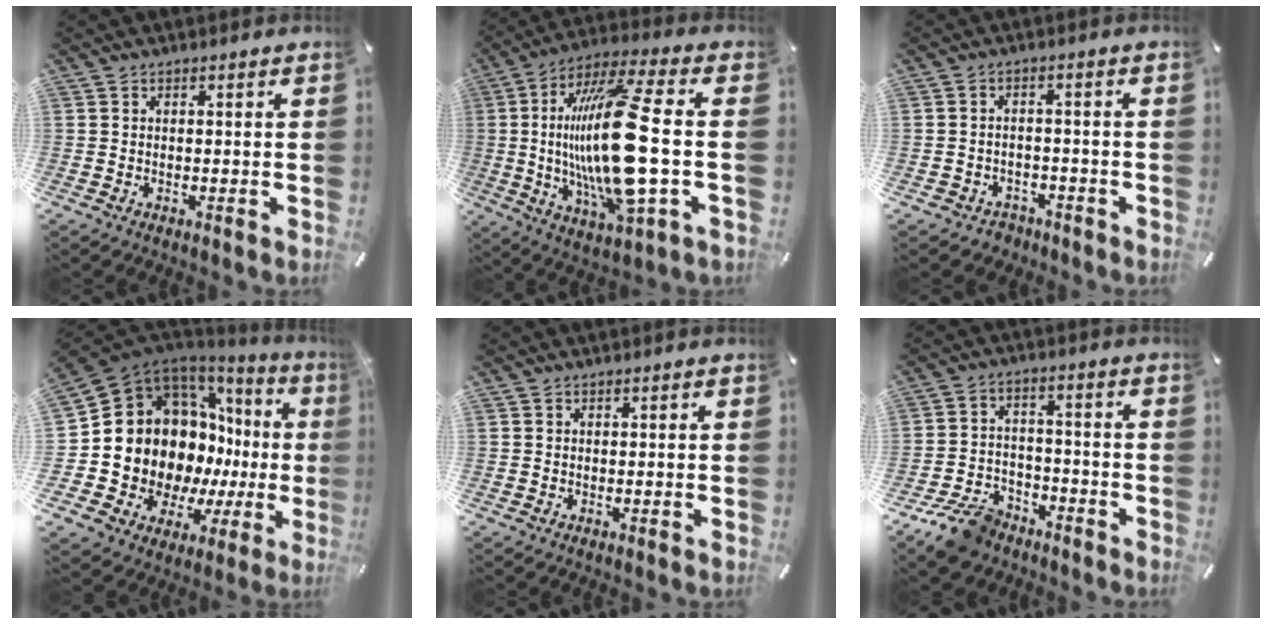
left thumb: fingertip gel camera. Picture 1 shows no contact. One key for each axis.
{"total": 25.4, "fx": -0.3, "fy": 6.4, "fz": 24.5, "tx": -0.506, "ty": -0.020, "tz": -0.016}
{"total": 3.1, "fx": -2.1, "fy": 2.3, "fz": 0.3, "tx": -0.006, "ty": 0.011, "tz": -0.043}
{"total": 17.4, "fx": 1.7, "fy": 14.2, "fz": 9.9, "tx": -0.150, "ty": -0.070, "tz": 0.070}
{"total": 0.0}
{"total": 10.2, "fx": -7.4, "fy": 5.6, "fz": 4.2, "tx": -0.076, "ty": 0.046, "tz": -0.135}